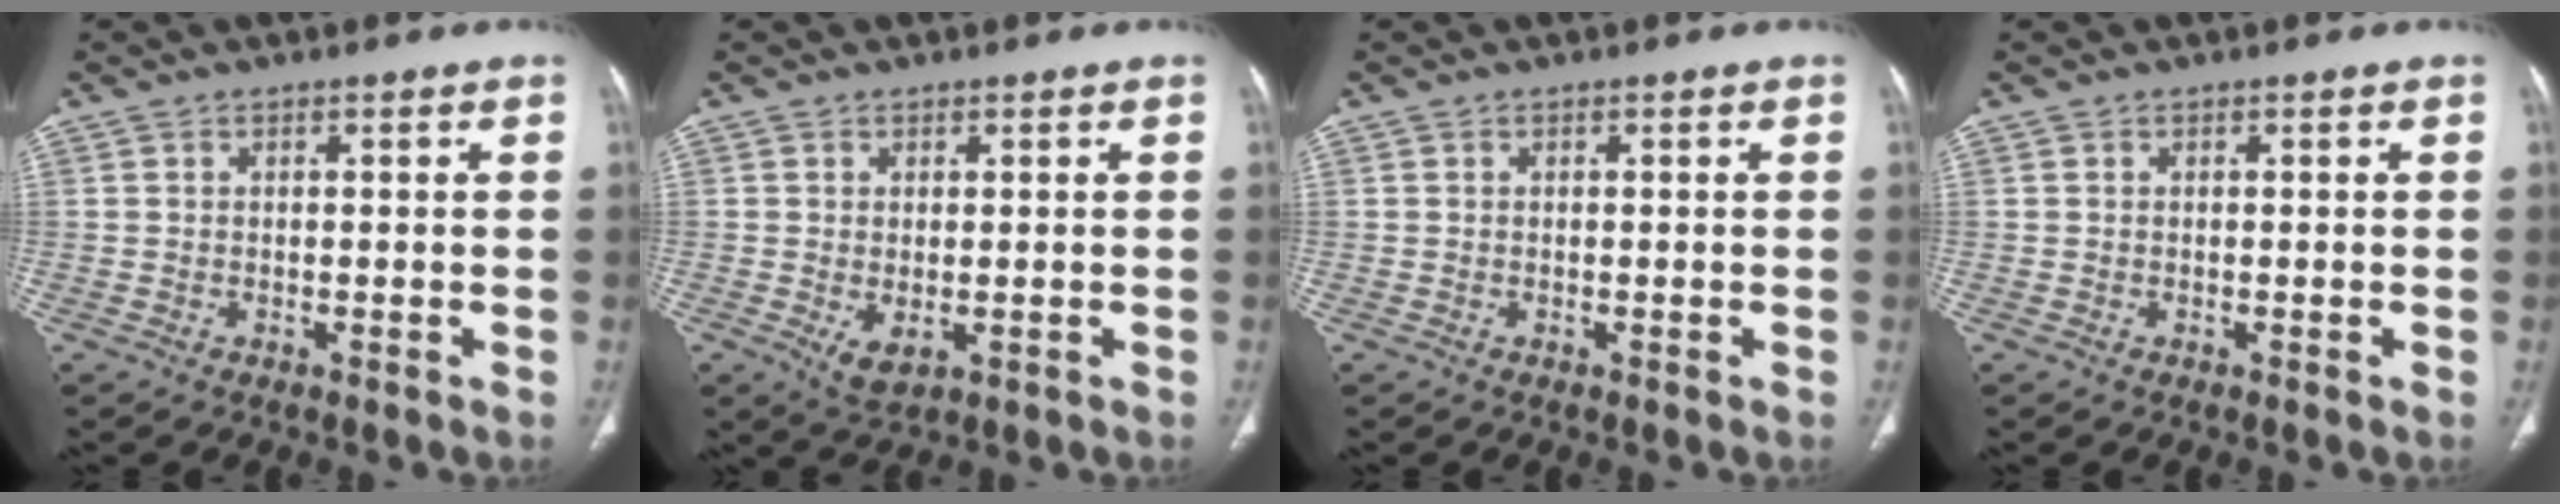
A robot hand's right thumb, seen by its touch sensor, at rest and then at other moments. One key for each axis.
{"total": 3.4, "fx": -0.6, "fy": 1.8, "fz": 2.8, "tx": -0.047, "ty": -0.009, "tz": 0.002}
{"total": 0.0}
{"total": 0.0}